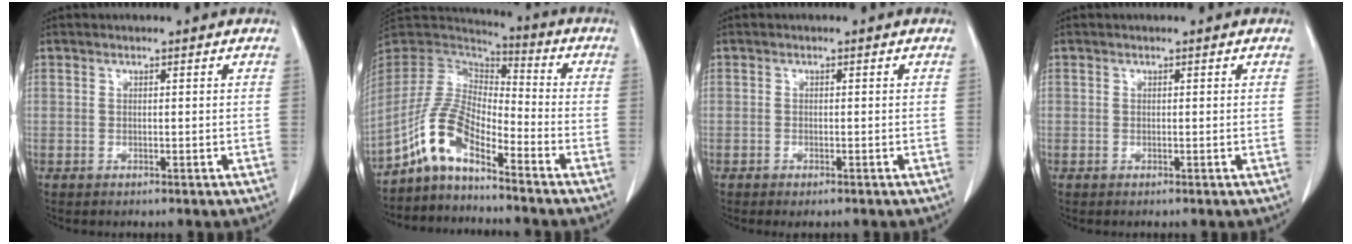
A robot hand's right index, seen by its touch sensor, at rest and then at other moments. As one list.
[{"total": 9.6, "force": [-6.6, 2.8, 6.4], "torque": [-0.156, 0.018, -0.135]}, {"total": 1.1, "force": [-0.8, 0.3, 0.7], "torque": [-0.015, -0.003, -0.007]}, {"total": 0.0}]